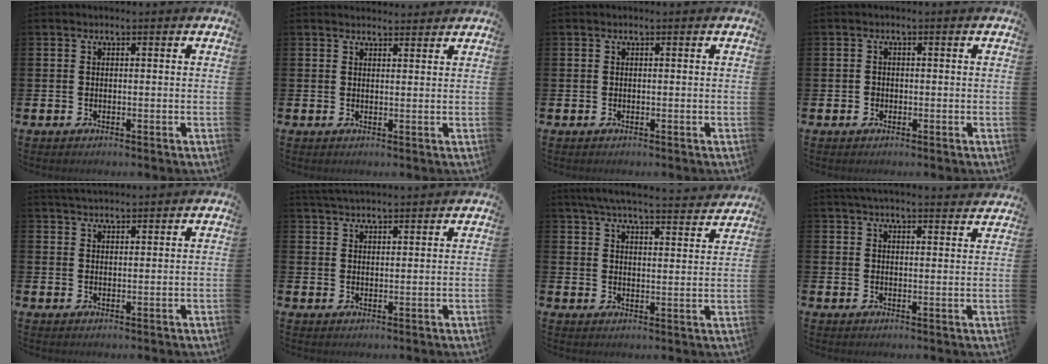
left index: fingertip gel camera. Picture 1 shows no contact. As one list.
[{"total": 2.0, "force": [2.0, 0.4, -0.1], "torque": [0.014, -0.012, 0.033]}, {"total": 0.0}, {"total": 0.8, "force": [-0.2, 0.8, 0.1], "torque": [0.001, 0.003, -0.008]}, {"total": 3.1, "force": [3.0, 0.3, 0.4], "torque": [-0.014, -0.010, 0.056]}, {"total": 3.7, "force": [3.7, 0.2, 0.4], "torque": [-0.010, -0.015, 0.067]}, {"total": 6.2, "force": [5.9, 0.4, 1.8], "torque": [-0.053, -0.039, 0.104]}, {"total": 4.3, "force": [4.2, 0.1, 0.9], "torque": [-0.033, -0.017, 0.079]}]